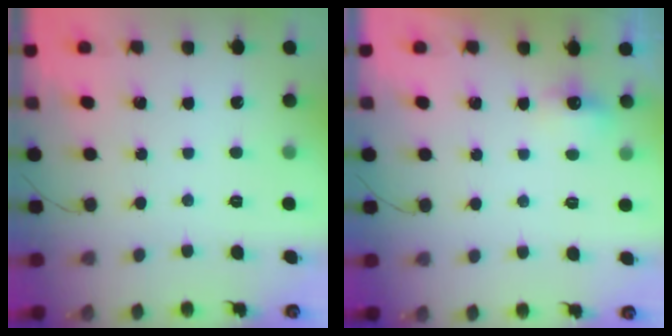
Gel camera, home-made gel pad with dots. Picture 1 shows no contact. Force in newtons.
{"total": 4.4, "press": 4.1, "slide": 1.6}